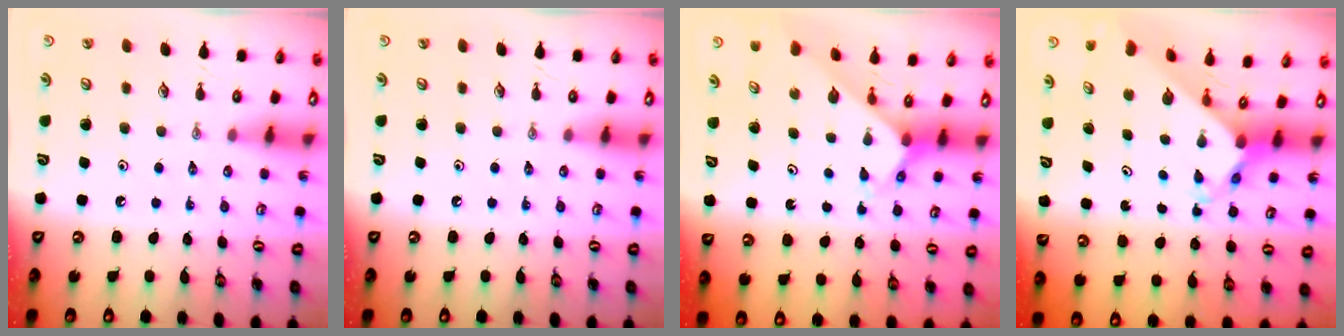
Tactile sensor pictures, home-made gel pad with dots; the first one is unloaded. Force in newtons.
{"total": 0.0}
{"total": 2.7, "press": 2.7, "slide": 0.2}
{"total": 4.2, "press": 4.2, "slide": 0.4}